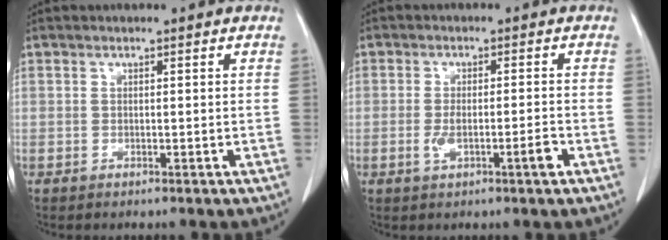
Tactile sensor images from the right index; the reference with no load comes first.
{"total": 4.3, "force": [-1.6, 0.6, 4.0], "torque": [-0.076, 0.001, -0.024]}